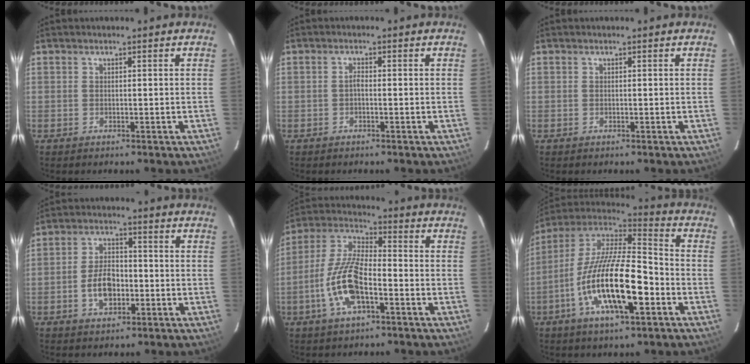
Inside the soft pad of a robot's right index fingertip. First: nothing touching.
{"total": 0.9, "force": [-0.5, 0.4, 0.7], "torque": [-0.012, 0.006, -0.010]}
{"total": 0.0}
{"total": 7.5, "force": [-2.3, 4.6, 5.5], "torque": [-0.107, 0.013, -0.033]}
{"total": 13.0, "force": [-4.7, 4.9, 11.1], "torque": [-0.239, 0.000, -0.091]}
{"total": 21.5, "force": [-7.4, 6.8, 19.0], "torque": [-0.357, -0.019, -0.141]}